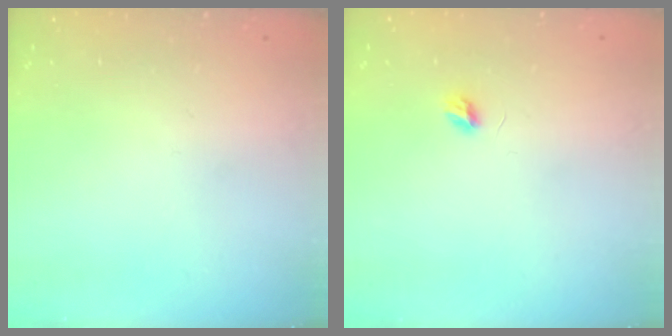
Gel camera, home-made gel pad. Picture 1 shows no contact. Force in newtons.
{"total": 4.0, "press": 4.0, "slide": 0.4}